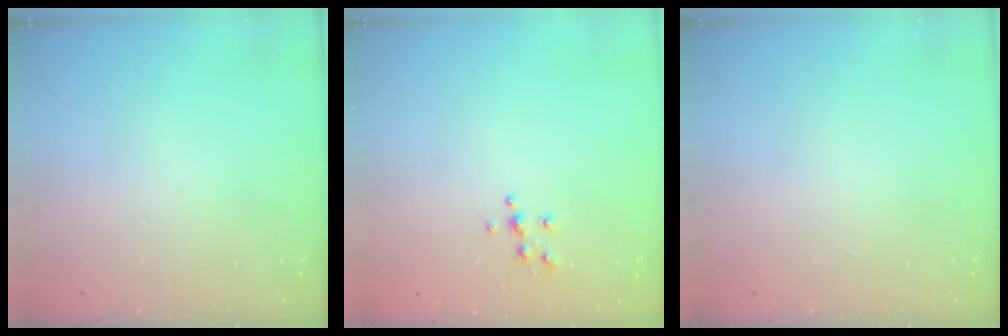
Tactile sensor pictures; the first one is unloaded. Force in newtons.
{"total": 5.3, "press": 5.2, "slide": 0.5}
{"total": 0.0}